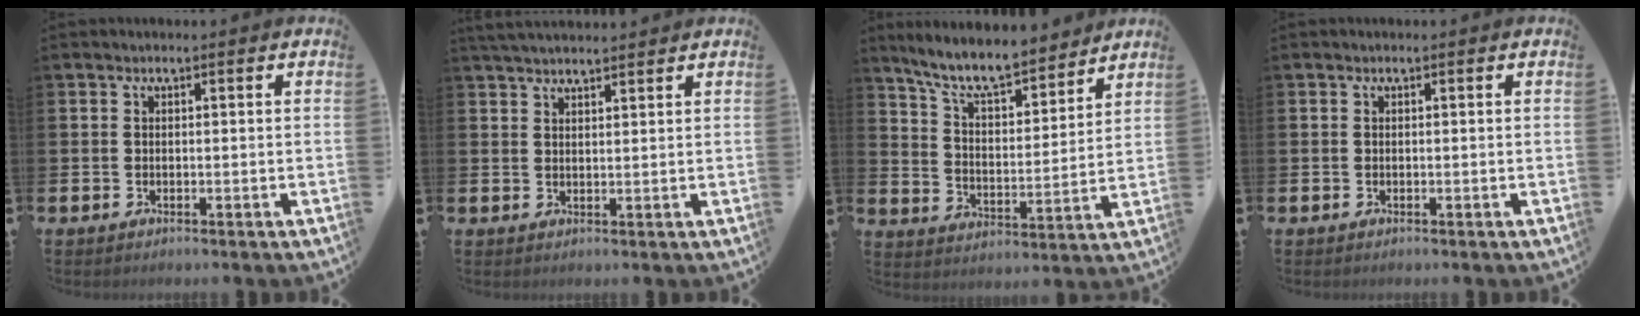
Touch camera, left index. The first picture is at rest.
{"total": 3.0, "force": [2.9, 0.3, 0.6], "torque": [-0.014, -0.010, 0.053]}
{"total": 8.9, "force": [8.1, 1.7, 3.2], "torque": [-0.092, -0.055, 0.143]}
{"total": 0.0}